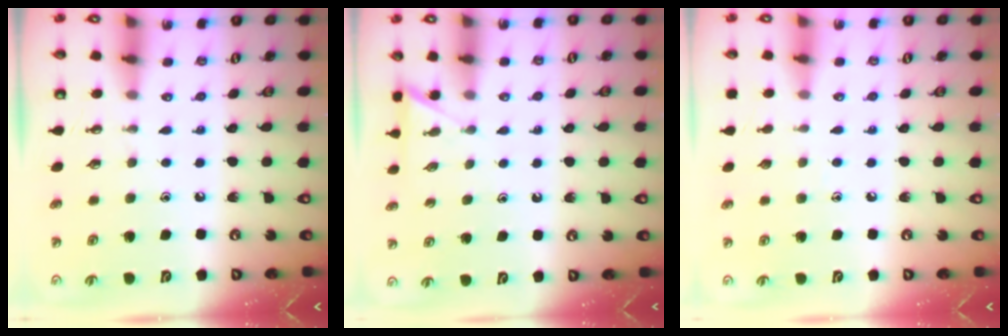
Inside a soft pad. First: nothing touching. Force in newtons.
{"total": 3.1, "press": 3.1, "slide": 0.4}
{"total": 3.2, "press": 3.1, "slide": 0.4}